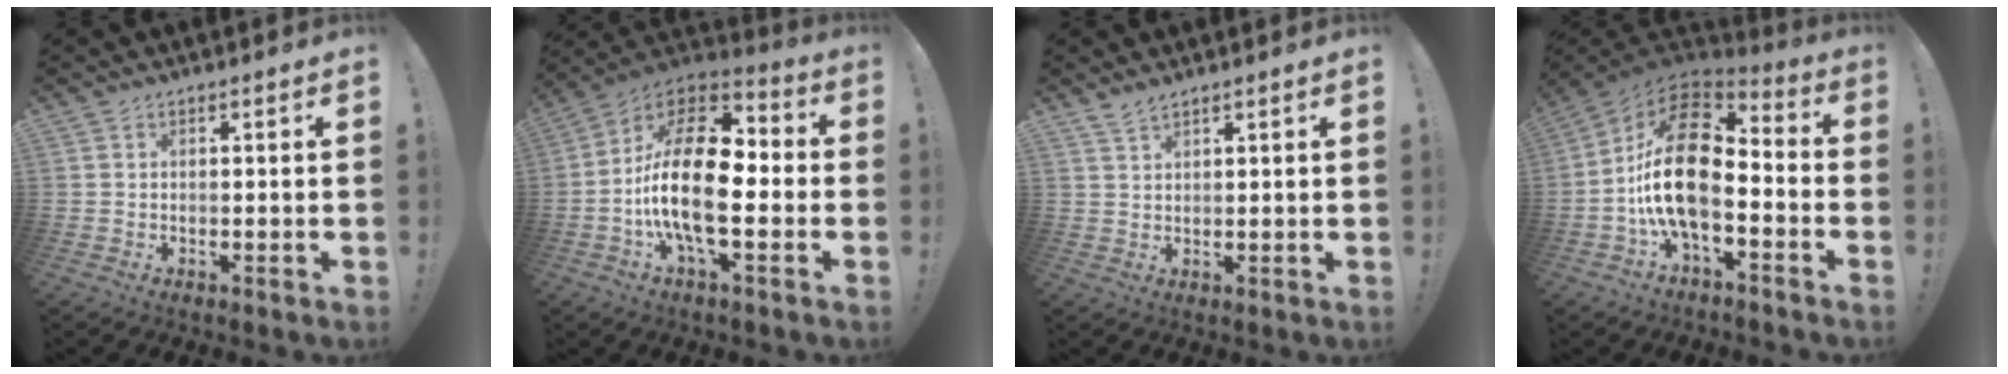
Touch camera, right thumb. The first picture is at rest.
{"total": 21.2, "force": [-2.4, 9.6, 18.8], "torque": [-0.365, 0.016, -0.043]}
{"total": 2.8, "force": [2.4, 0.6, 1.2], "torque": [-0.021, -0.017, 0.044]}
{"total": 20.7, "force": [-2.0, 11.0, 17.5], "torque": [-0.340, 0.019, -0.032]}